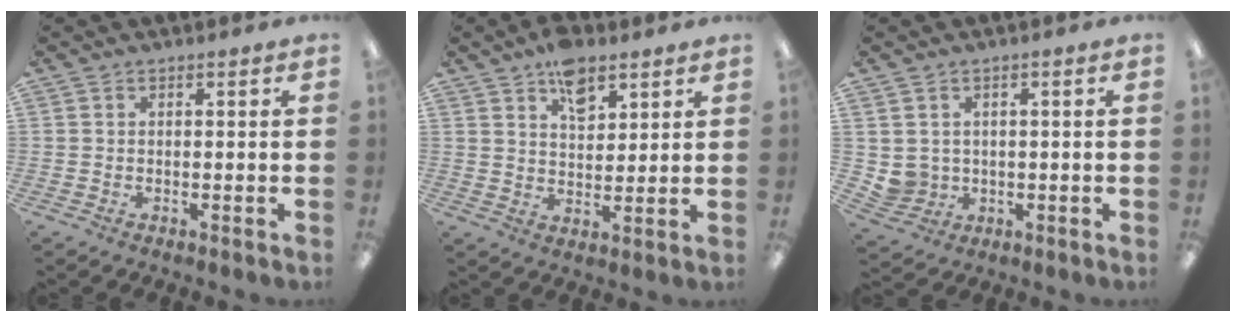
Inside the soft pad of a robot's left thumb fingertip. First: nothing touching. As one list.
[{"total": 8.3, "force": [5.5, 4.4, 4.4], "torque": [-0.061, -0.025, 0.095]}, {"total": 3.9, "force": [1.0, 3.7, 0.3], "torque": [-0.018, 0.003, 0.024]}]